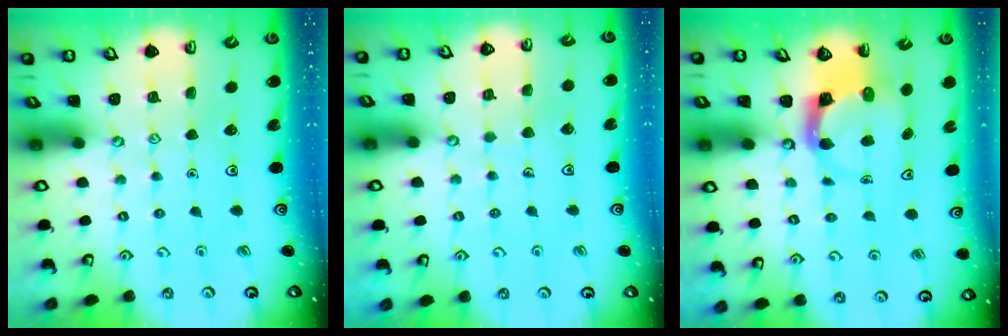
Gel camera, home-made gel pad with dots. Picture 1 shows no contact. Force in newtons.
{"total": 3.6, "press": 3.6, "slide": 0.3}
{"total": 3.7, "press": 3.6, "slide": 0.5}